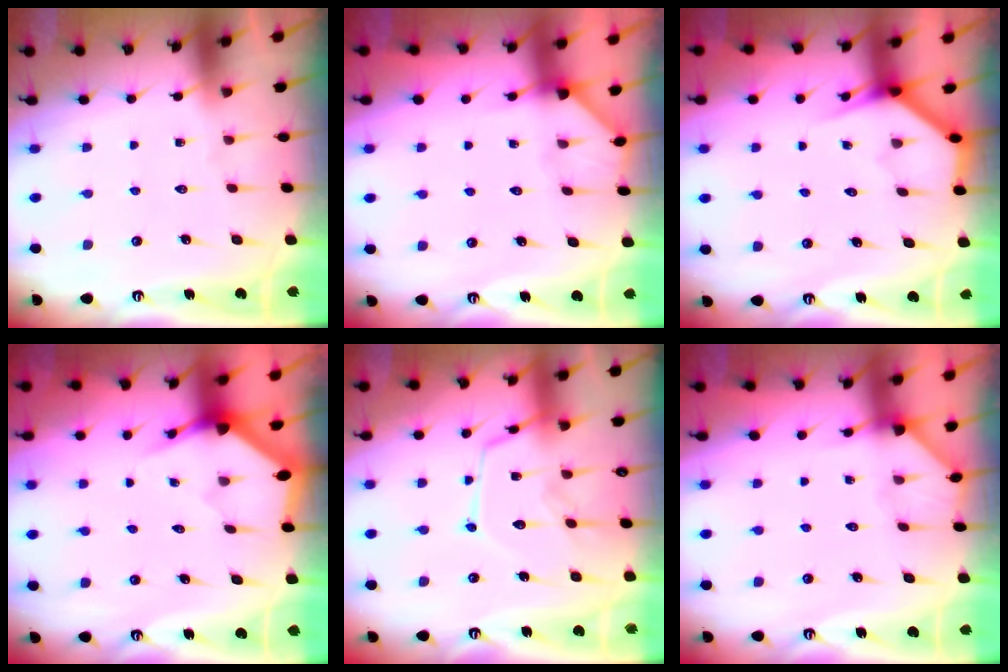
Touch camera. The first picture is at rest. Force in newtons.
{"total": 2.8, "press": 2.8, "slide": 0.2}
{"total": 4.0, "press": 3.9, "slide": 0.4}
{"total": 3.4, "press": 3.4, "slide": 0.1}
{"total": 13.6, "press": 13.6, "slide": 1.3}
{"total": 2.8, "press": 2.8, "slide": 0.2}